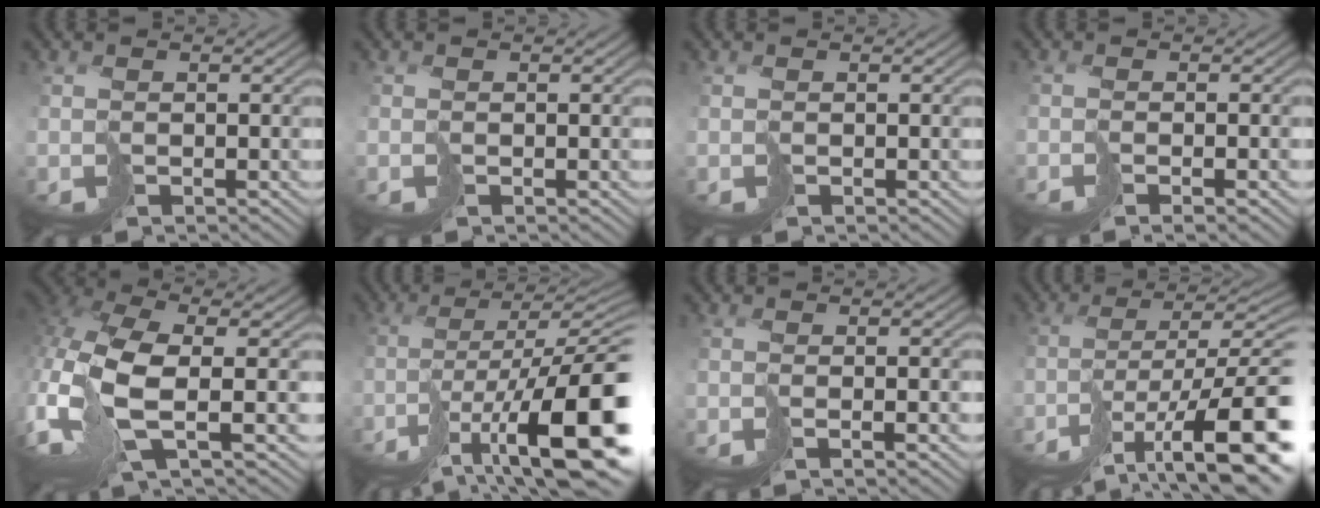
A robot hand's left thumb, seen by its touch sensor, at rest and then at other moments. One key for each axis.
{"total": 0.0}
{"total": 0.0}
{"total": 2.0, "fx": -1.4, "fy": -0.1, "fz": 1.5, "tx": -0.018, "ty": 0.002, "tz": -0.023}
{"total": 10.9, "fx": -2.4, "fy": 4.3, "fz": 9.7, "tx": -0.238, "ty": -0.014, "tz": -0.053}
{"total": 16.5, "fx": -7.1, "fy": 4.4, "fz": 14.3, "tx": -0.229, "ty": -0.012, "tz": -0.118}
{"total": 1.8, "fx": -1.3, "fy": -0.4, "fz": 1.2, "tx": -0.012, "ty": 0.003, "tz": -0.026}
{"total": 15.9, "fx": -8.2, "fy": 4.3, "fz": 12.9, "tx": -0.201, "ty": -0.009, "tz": -0.132}